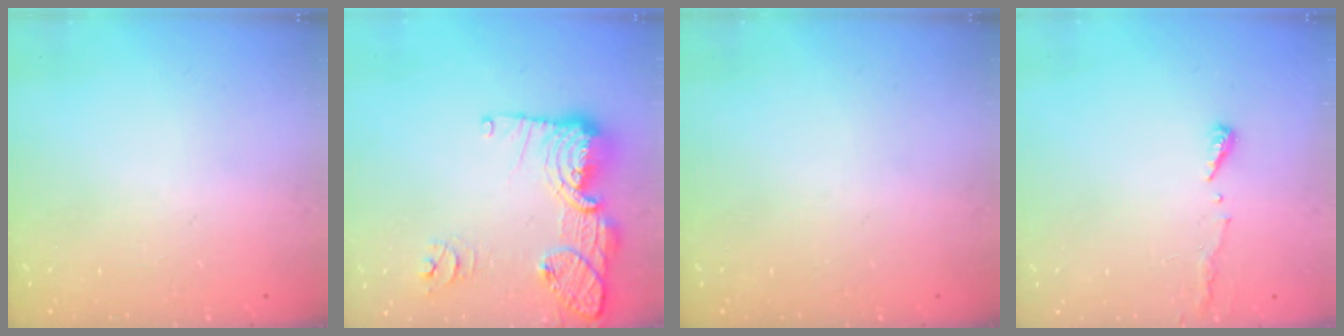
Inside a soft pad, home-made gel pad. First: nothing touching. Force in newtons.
{"total": 17.6, "press": 17.3, "slide": 3.3}
{"total": 0.0}
{"total": 3.5, "press": 3.4, "slide": 0.3}